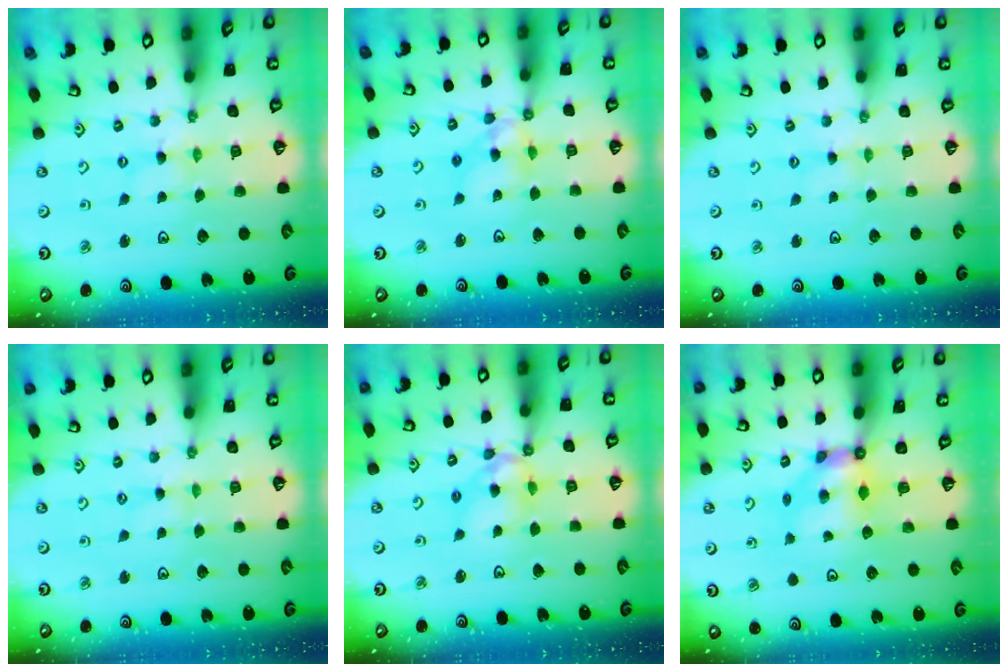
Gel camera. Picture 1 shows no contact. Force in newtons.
{"total": 9.6, "press": 9.6, "slide": 1.0}
{"total": 1.5, "press": 1.5, "slide": 0.3}
{"total": 0.7, "press": 0.6, "slide": 0.2}
{"total": 10.5, "press": 10.5, "slide": 1.0}
{"total": 6.5, "press": 6.5, "slide": 0.4}